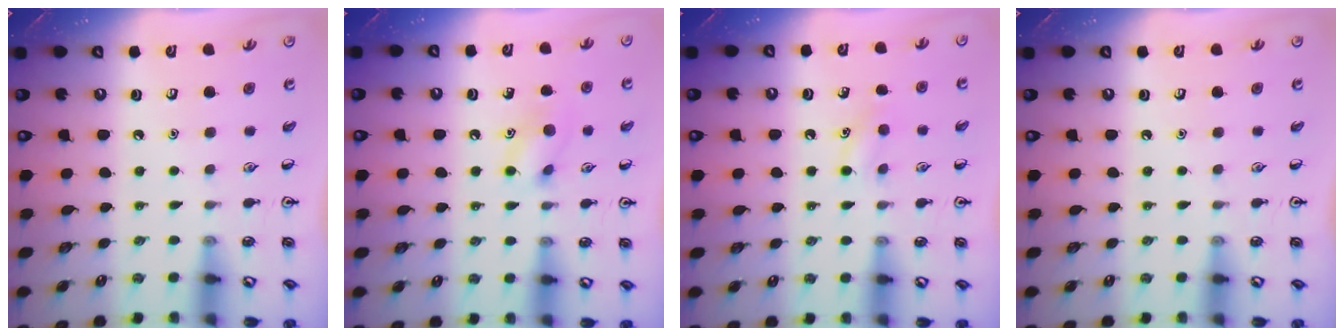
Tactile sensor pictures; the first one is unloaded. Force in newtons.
{"total": 9.1, "press": 8.9, "slide": 1.5}
{"total": 6.8, "press": 6.5, "slide": 1.9}
{"total": 0.0}